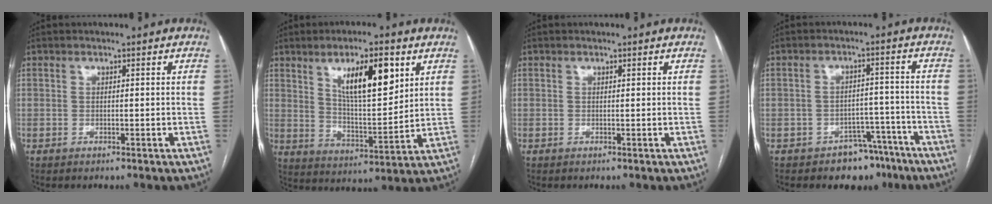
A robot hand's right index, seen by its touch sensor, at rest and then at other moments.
{"total": 12.3, "force": [5.9, 3.2, 10.4], "torque": [-0.175, -0.002, 0.106]}
{"total": 0.0}
{"total": 6.7, "force": [-4.9, 4.4, 1.1], "torque": [0.009, 0.033, -0.064]}